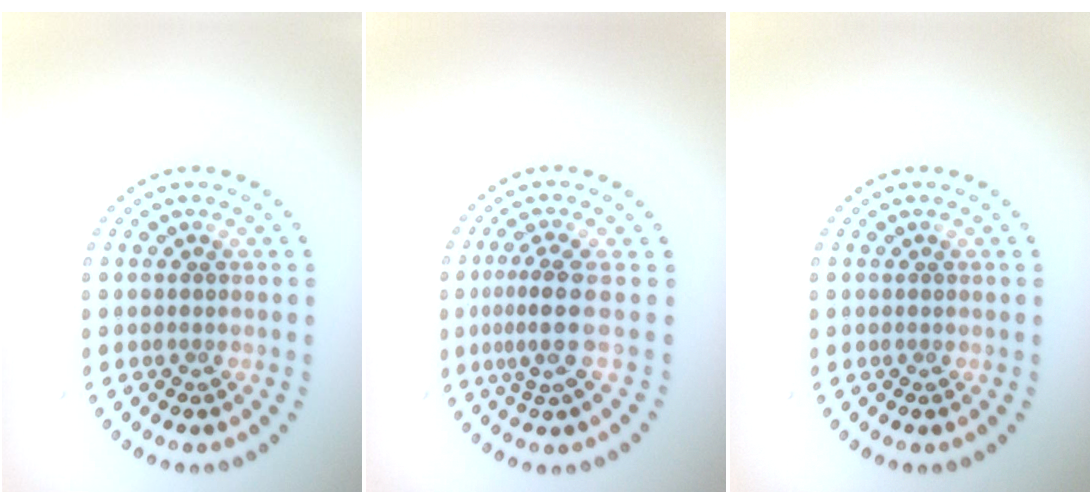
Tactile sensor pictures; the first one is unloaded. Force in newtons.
{"total": 3.1, "press": 2.2, "slide": 2.2}
{"total": 0.0}